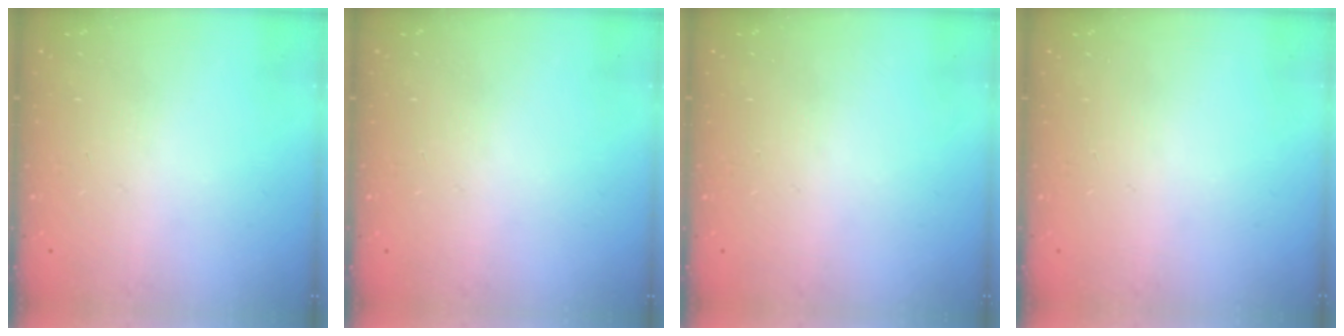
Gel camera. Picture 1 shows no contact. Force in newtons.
{"total": 0.0}
{"total": 0.0}
{"total": 0.0}